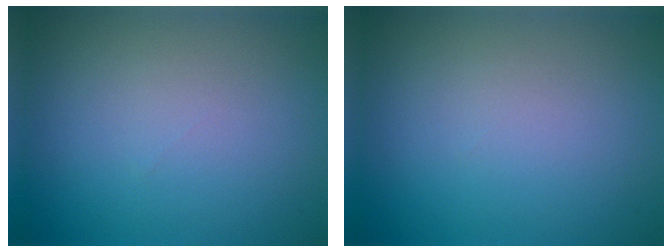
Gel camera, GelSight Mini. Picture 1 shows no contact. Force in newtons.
{"total": 0.0}